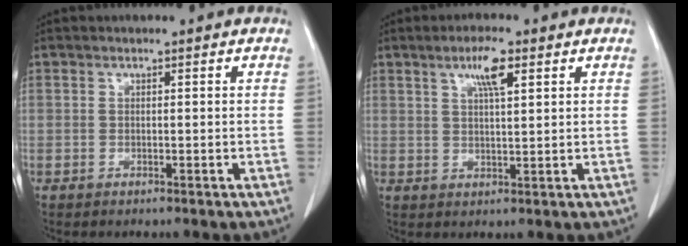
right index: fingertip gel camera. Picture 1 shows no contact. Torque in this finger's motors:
{"motor_torque": [0.27, 0.05, 0.06, 0.03]}